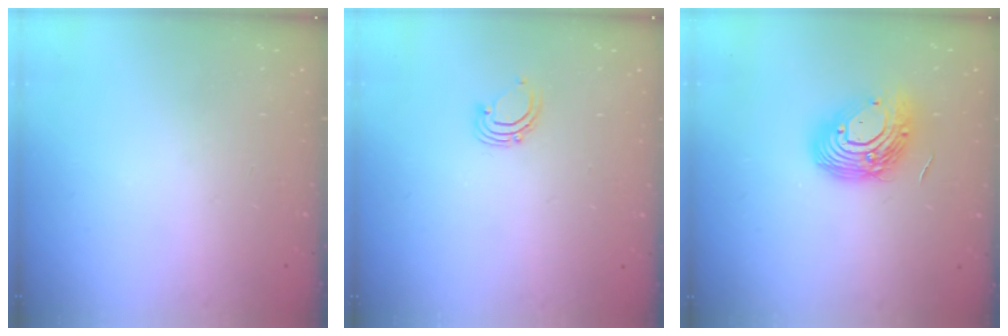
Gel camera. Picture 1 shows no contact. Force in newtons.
{"total": 2.9, "press": 2.9, "slide": 0.2}
{"total": 15.2, "press": 15.1, "slide": 1.4}